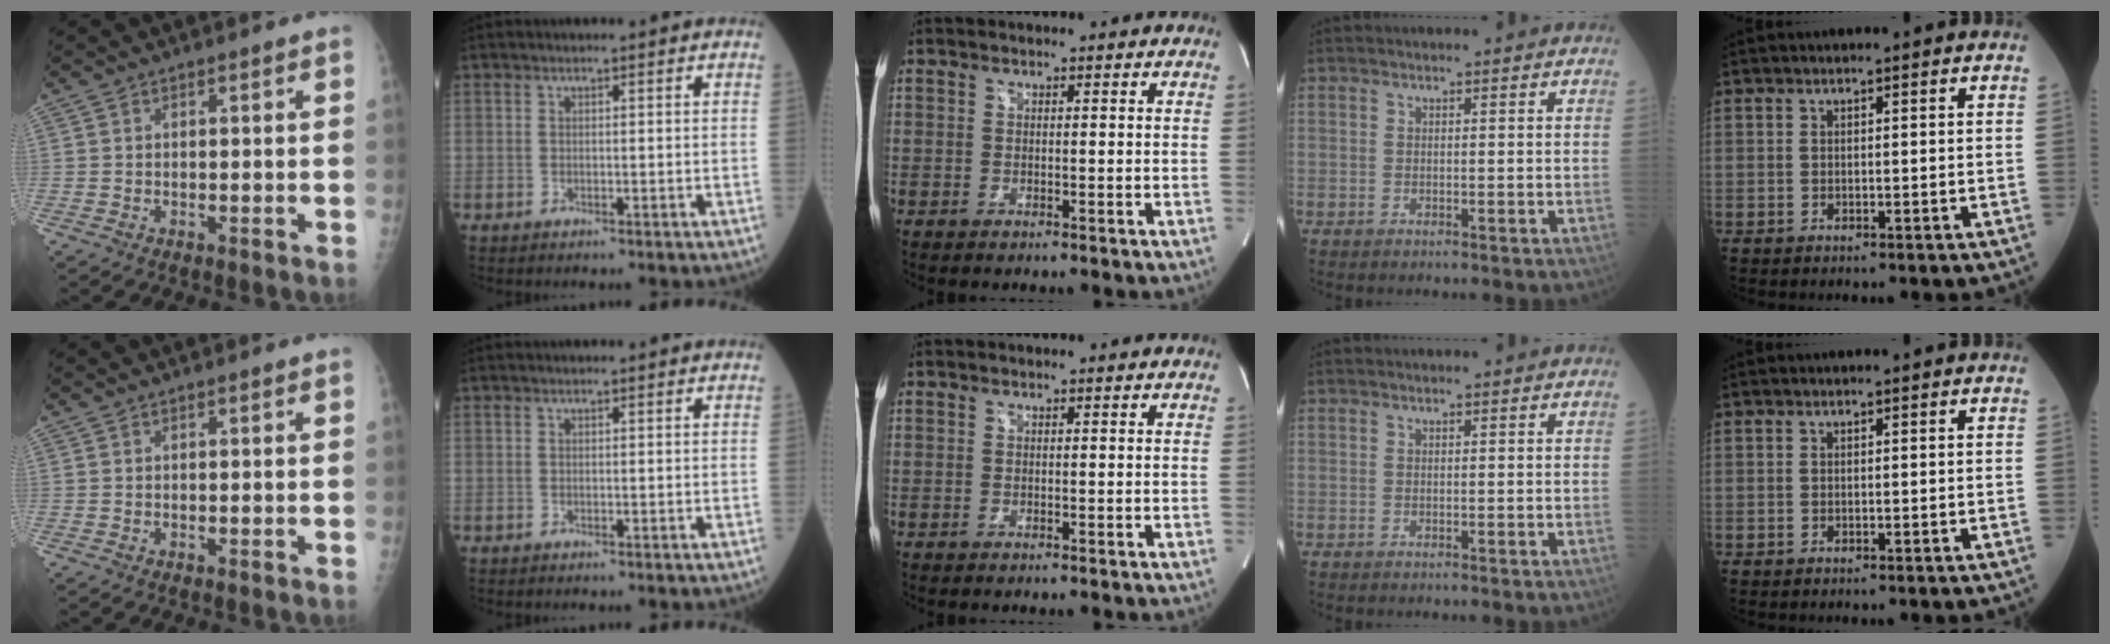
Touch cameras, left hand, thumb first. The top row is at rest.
{}